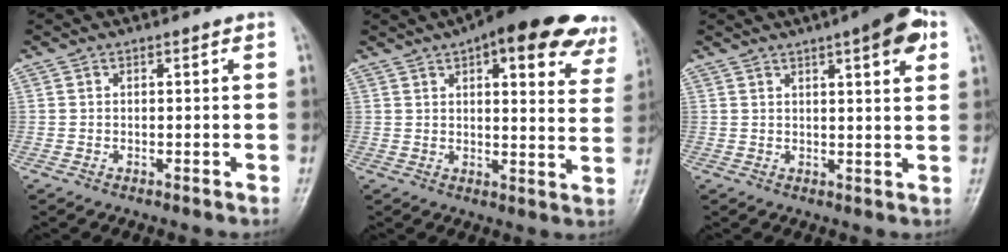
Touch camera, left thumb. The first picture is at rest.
{"total": 22.4, "force": [14.1, 8.1, 15.4], "torque": [-0.165, -0.024, 0.162]}
{"total": 8.8, "force": [4.4, 2.0, 7.4], "torque": [-0.083, -0.008, 0.055]}